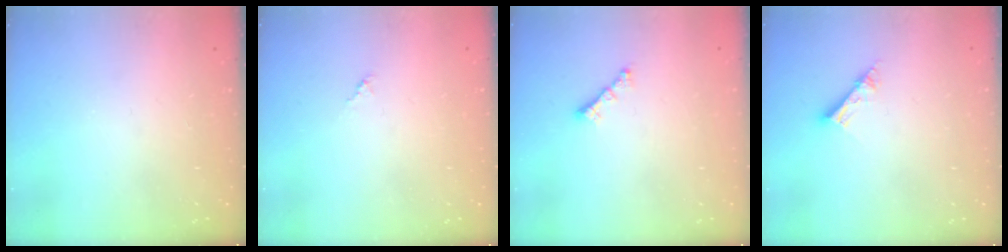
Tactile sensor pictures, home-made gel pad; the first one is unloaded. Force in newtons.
{"total": 0.0}
{"total": 1.8, "press": 1.7, "slide": 0.5}
{"total": 5.8, "press": 5.8, "slide": 0.6}